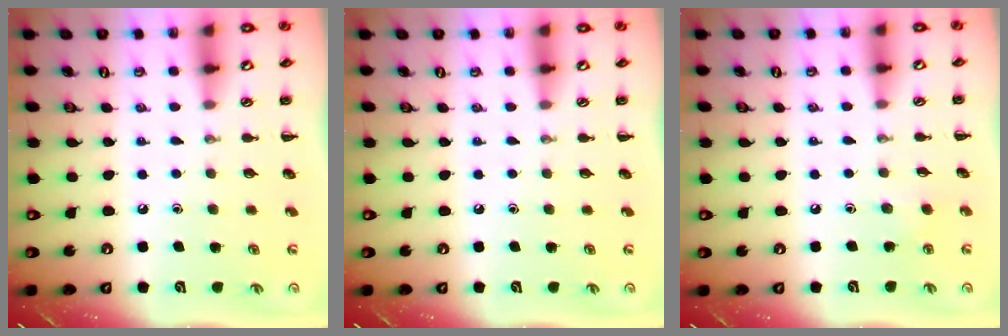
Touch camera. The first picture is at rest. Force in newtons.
{"total": 0.0}
{"total": 2.0, "press": 1.9, "slide": 0.7}